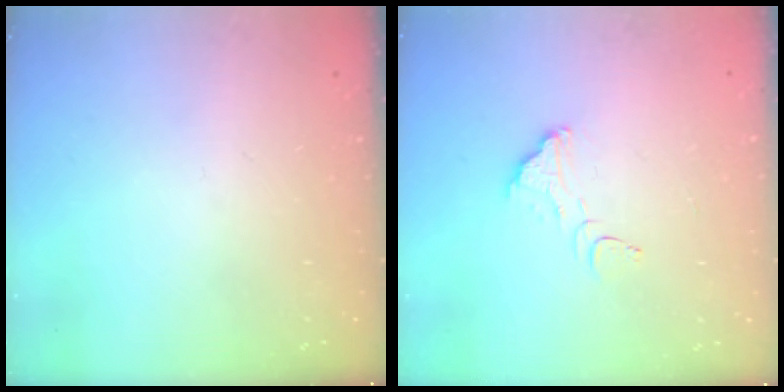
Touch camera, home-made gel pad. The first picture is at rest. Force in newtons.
{"total": 2.6, "press": 2.6, "slide": 0.2}